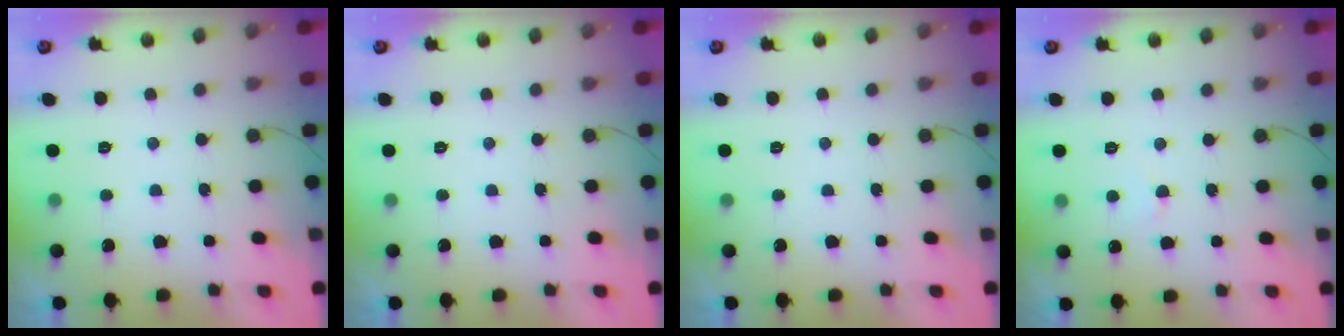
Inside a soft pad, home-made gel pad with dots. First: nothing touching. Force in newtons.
{"total": 0.0}
{"total": 0.0}
{"total": 2.4, "press": 2.4, "slide": 0.2}